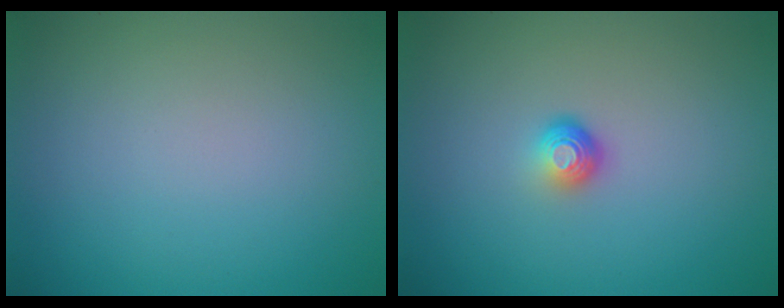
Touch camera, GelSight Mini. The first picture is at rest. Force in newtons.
{"total": 1.6, "press": 1.0, "slide": 1.3}